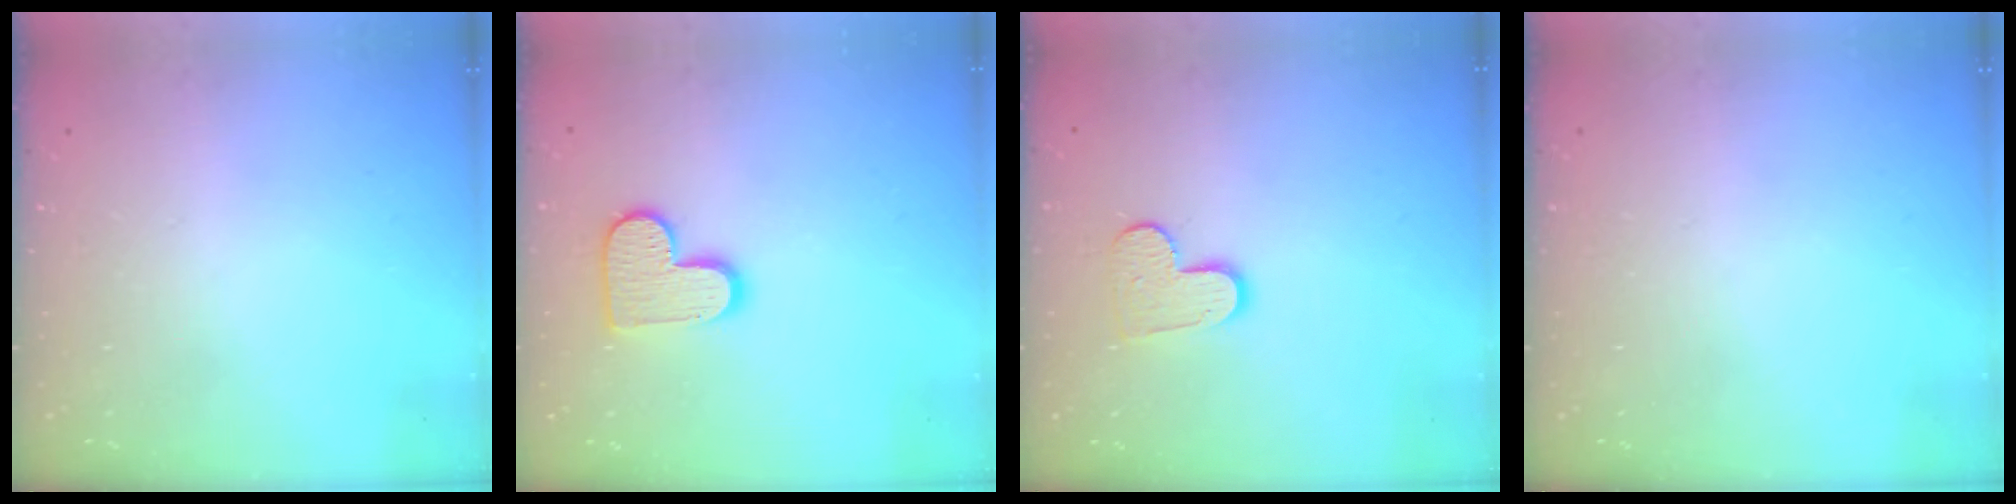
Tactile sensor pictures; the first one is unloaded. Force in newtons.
{"total": 11.7, "press": 11.6, "slide": 0.6}
{"total": 9.2, "press": 9.2, "slide": 0.6}
{"total": 0.0}